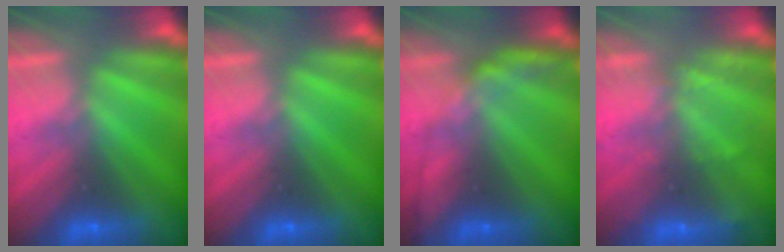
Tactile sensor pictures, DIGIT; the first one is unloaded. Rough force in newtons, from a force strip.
{"total": 0.0}
{"total": 2.6}
{"total": 2.3}